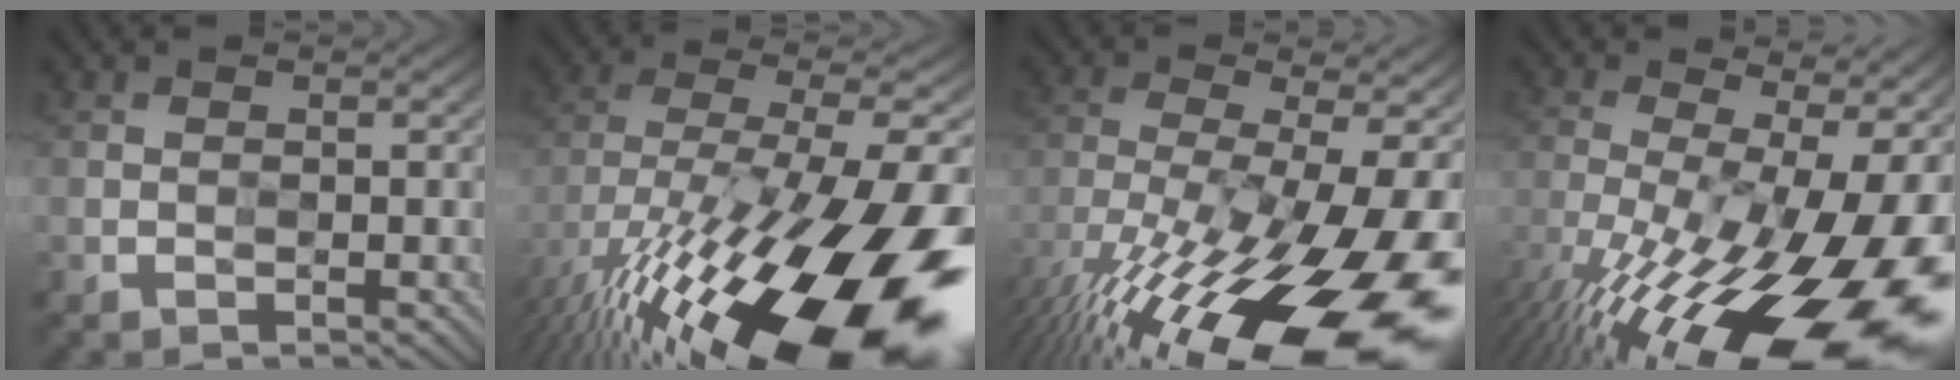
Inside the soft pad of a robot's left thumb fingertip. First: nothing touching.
{"total": 20.2, "force": [-9.4, 7.3, 16.2], "torque": [-0.298, -0.019, -0.153]}
{"total": 20.4, "force": [-11.5, 7.0, 15.3], "torque": [-0.267, -0.034, -0.178]}
{"total": 20.7, "force": [-8.8, 7.1, 17.4], "torque": [-0.281, -0.030, -0.136]}